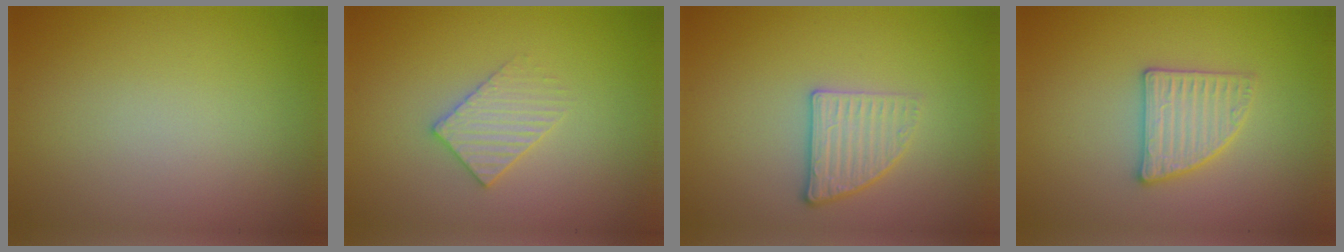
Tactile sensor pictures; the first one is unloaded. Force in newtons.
{"total": 2.3, "press": 2.2, "slide": 0.3}
{"total": 2.7, "press": 2.4, "slide": 1.1}
{"total": 2.8, "press": 2.8, "slide": 0.4}